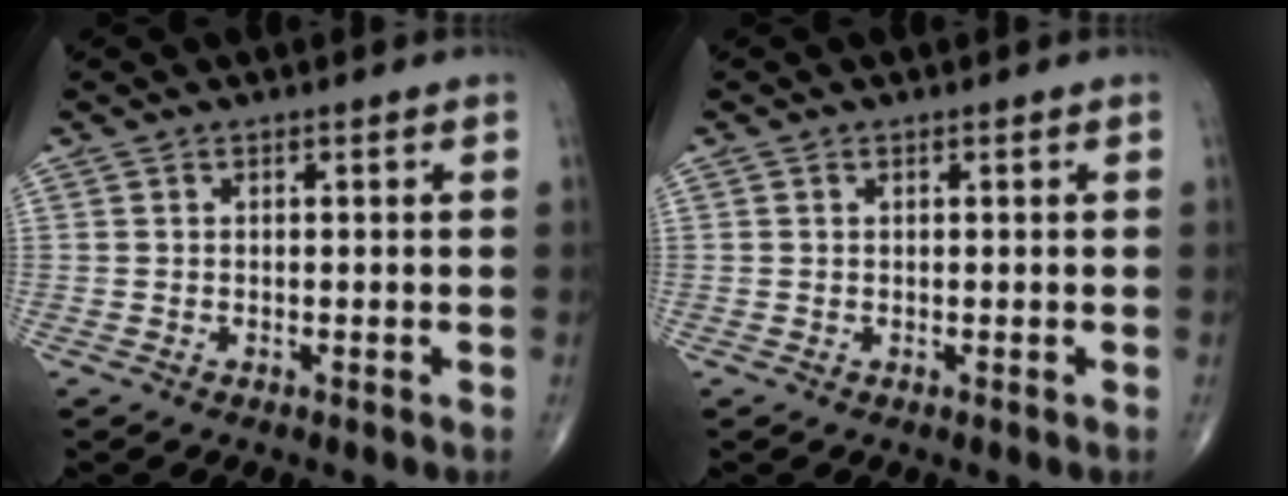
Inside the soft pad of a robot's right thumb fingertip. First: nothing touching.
{"total": 0.0}